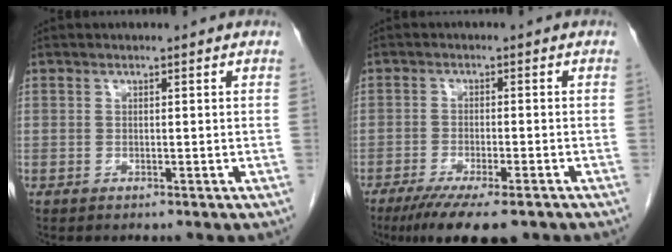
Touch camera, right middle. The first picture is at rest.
{"total": 10.4, "force": [-7.6, 1.9, 6.9], "torque": [-0.102, -0.020, -0.115]}